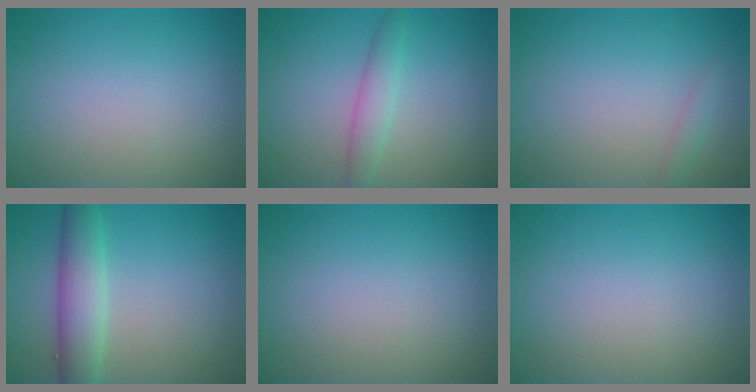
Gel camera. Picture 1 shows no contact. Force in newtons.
{"total": 2.2, "press": 2.2, "slide": 0.2}
{"total": 1.0, "press": 1.0, "slide": 0.0}
{"total": 4.5, "press": 4.5, "slide": 0.1}
{"total": 0.0}
{"total": 0.0}